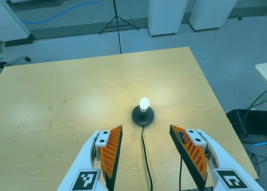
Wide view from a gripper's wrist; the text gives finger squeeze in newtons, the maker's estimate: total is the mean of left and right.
{"total": 0.0}